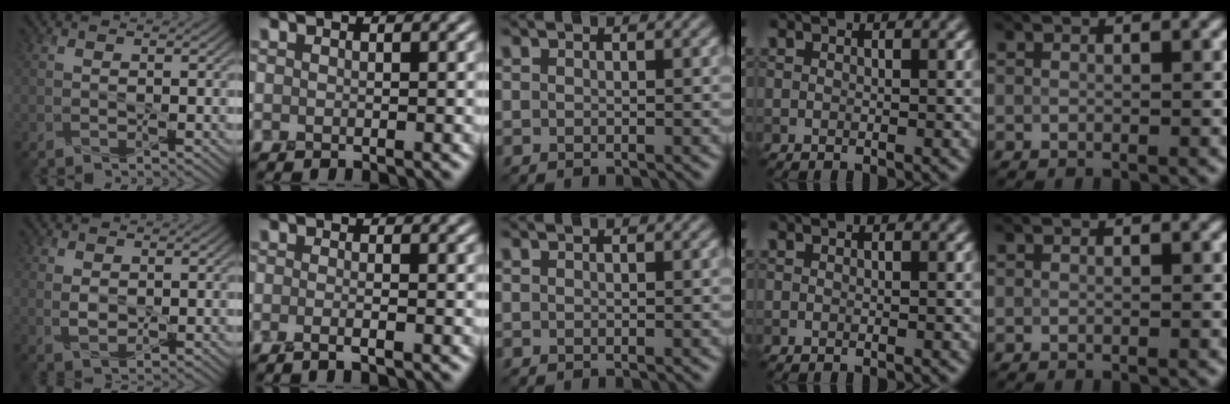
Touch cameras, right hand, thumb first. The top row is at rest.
{"thumb": {"total": 2.3, "force": [0.6, 1.6, 1.6], "torque": [-0.039, -0.002, 0.014]}, "index": {"total": 1.3, "force": [-0.7, 0.3, 1.0], "torque": [-0.015, -0.002, -0.016]}}